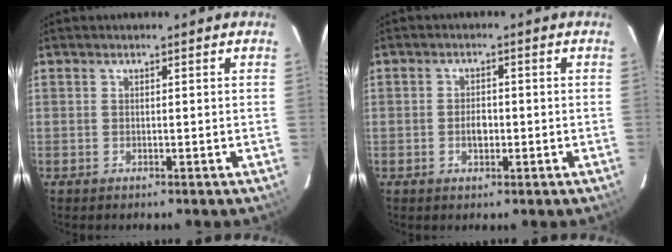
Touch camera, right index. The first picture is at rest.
{"total": 2.8, "force": [-0.7, 1.8, 2.0], "torque": [-0.037, 0.004, -0.011]}